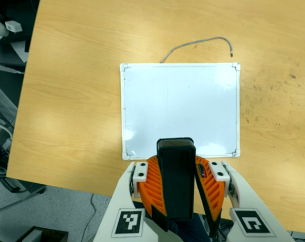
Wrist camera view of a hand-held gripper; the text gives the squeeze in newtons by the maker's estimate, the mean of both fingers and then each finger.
{"total": 11.0, "left": 10.4, "right": 11.5}